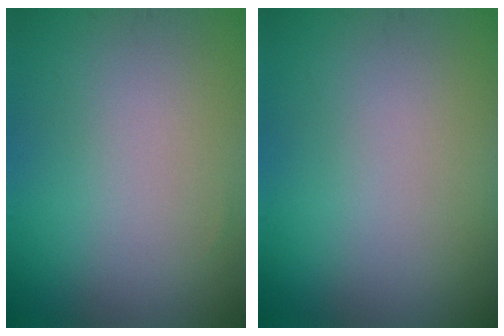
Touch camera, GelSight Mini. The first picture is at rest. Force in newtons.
{"total": 0.0}